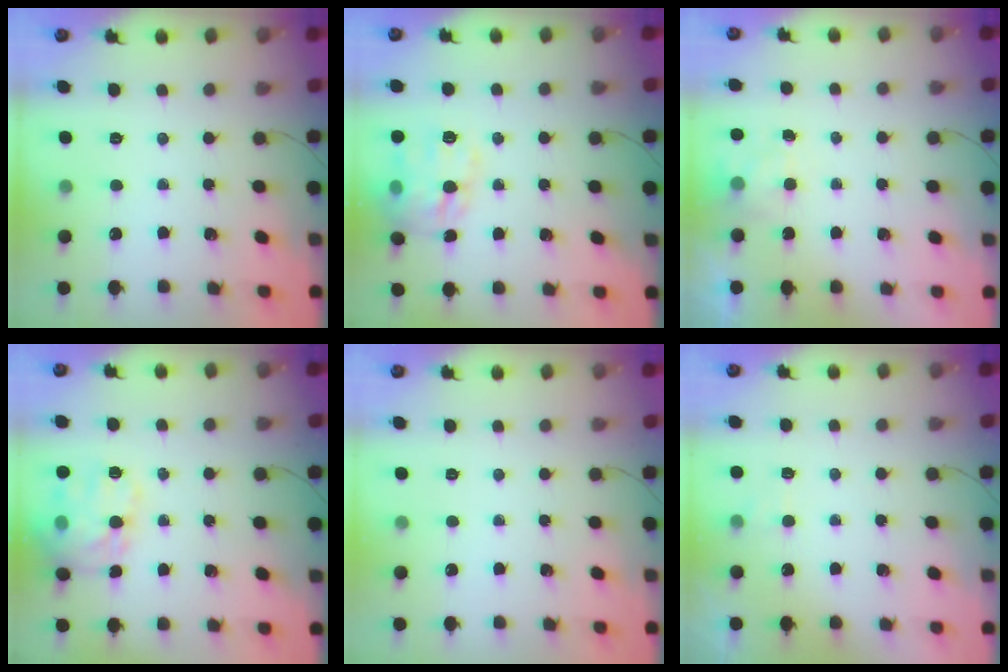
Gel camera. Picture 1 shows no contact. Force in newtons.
{"total": 13.8, "press": 13.7, "slide": 1.2}
{"total": 3.0, "press": 2.7, "slide": 1.4}
{"total": 16.8, "press": 16.7, "slide": 1.5}
{"total": 0.0}
{"total": 1.4, "press": 1.0, "slide": 1.0}